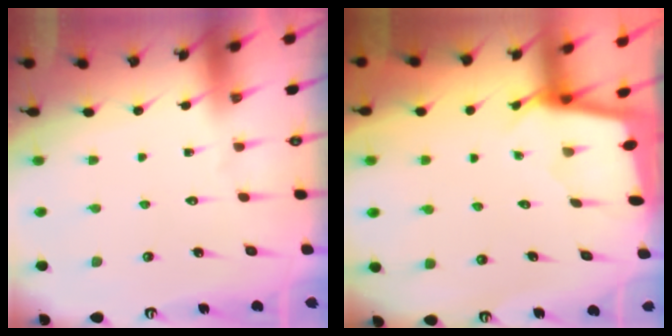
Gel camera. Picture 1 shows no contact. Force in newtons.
{"total": 1.6, "press": 1.6, "slide": 0.3}